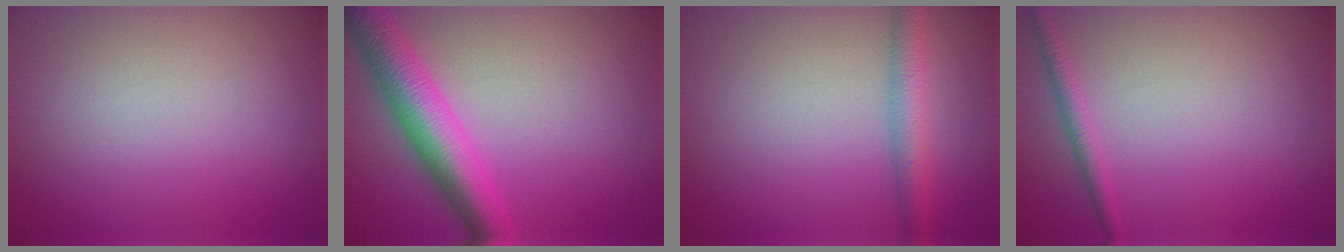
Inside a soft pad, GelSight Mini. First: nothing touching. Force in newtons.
{"total": 6.1, "press": 6.1, "slide": 0.0}
{"total": 3.4, "press": 3.4, "slide": 0.2}
{"total": 1.5, "press": 1.5, "slide": 0.1}